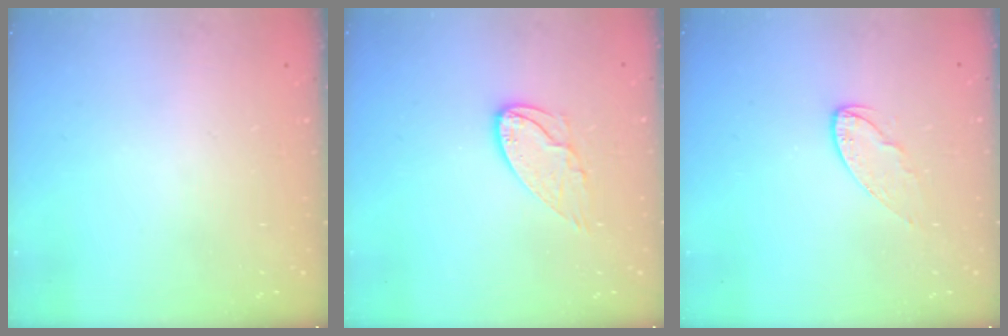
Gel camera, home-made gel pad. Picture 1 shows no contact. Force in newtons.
{"total": 8.5, "press": 8.5, "slide": 0.5}
{"total": 7.3, "press": 7.3, "slide": 0.5}